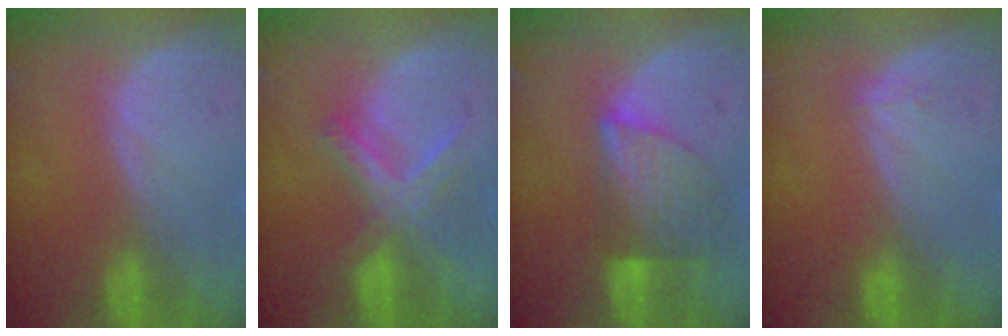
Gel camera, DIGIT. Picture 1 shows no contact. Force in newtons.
{"total": 5.7, "press": 5.7, "slide": 0.4}
{"total": 6.7, "press": 6.6, "slide": 1.3}
{"total": 0.9, "press": 0.8, "slide": 0.2}